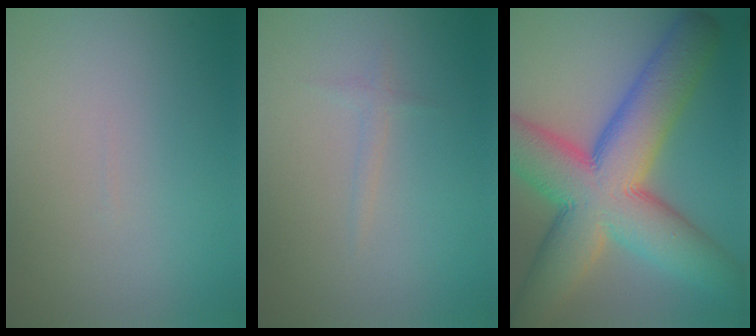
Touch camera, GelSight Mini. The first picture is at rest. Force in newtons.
{"total": 0.8, "press": 0.8, "slide": 0.0}
{"total": 14.8, "press": 14.8, "slide": 0.5}